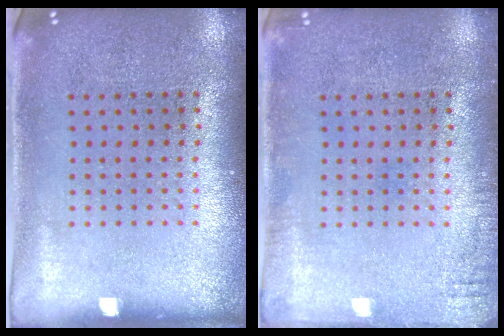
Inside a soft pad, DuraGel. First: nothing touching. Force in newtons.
{"total": 1.4, "press": 1.4, "slide": 0.1}